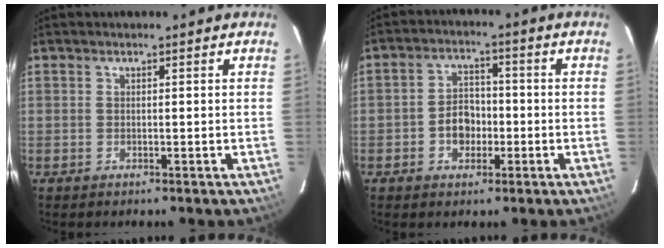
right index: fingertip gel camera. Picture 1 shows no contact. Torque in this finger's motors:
{"motor_torque": [0.96, -0.18, 0.17, 0.04]}